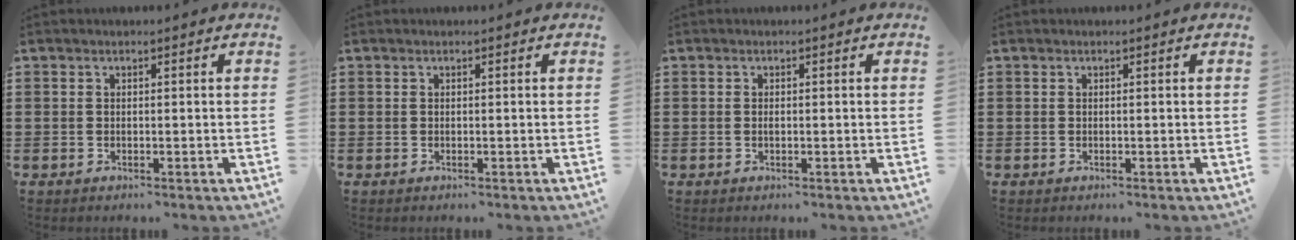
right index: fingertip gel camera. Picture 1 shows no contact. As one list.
[{"total": 0.0}, {"total": 0.6, "force": [-0.1, 0.2, 0.6], "torque": [-0.013, -0.003, -0.001]}, {"total": 0.0}]